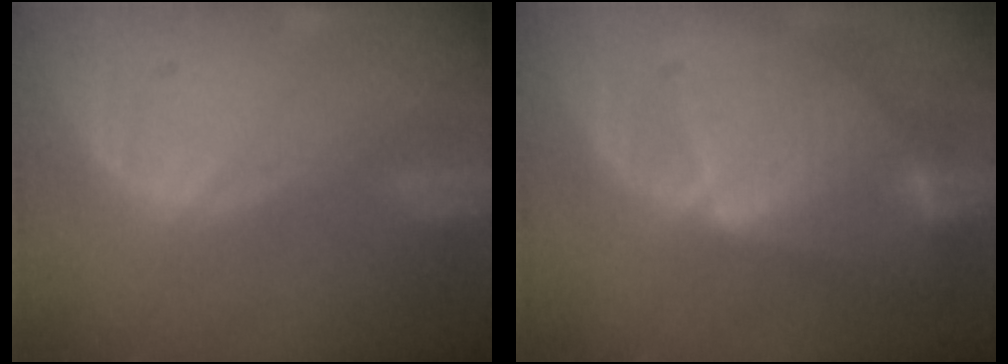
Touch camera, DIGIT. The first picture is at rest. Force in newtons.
{"total": 7.4, "press": 7.4, "slide": 0.2}